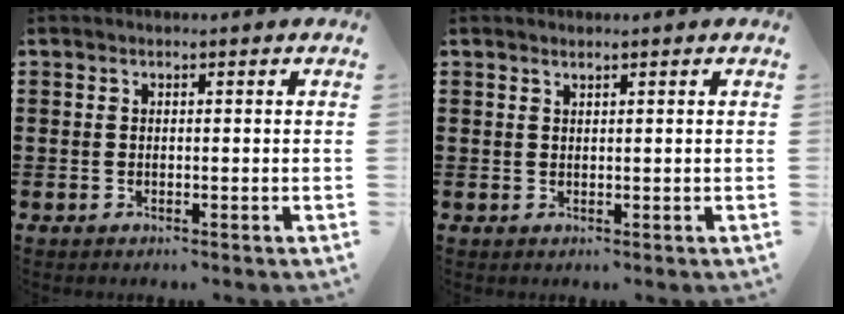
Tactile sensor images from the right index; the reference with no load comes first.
{"total": 0.7, "force": [0.7, 0.1, 0.2], "torque": [-0.005, -0.001, 0.013]}